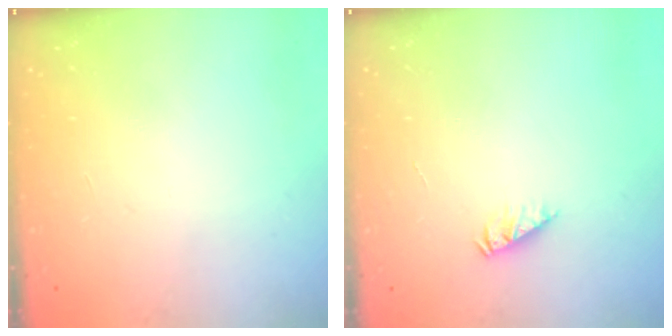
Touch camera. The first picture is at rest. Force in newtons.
{"total": 2.1, "press": 2.1, "slide": 0.3}